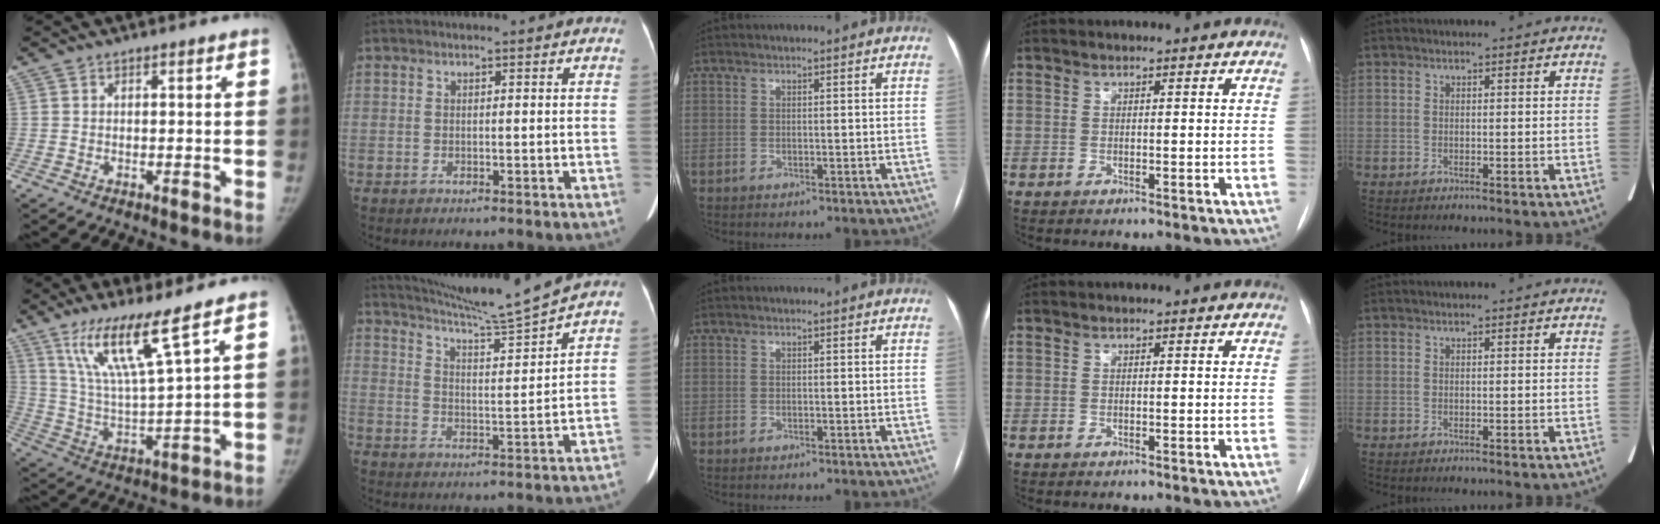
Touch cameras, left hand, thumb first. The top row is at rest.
{"thumb": {"total": 12.4, "force": [8.0, 0.2, 9.5], "torque": [-0.182, -0.050, 0.166]}, "index": {"total": 10.9, "force": [10.0, -3.1, 3.1], "torque": [-0.064, -0.038, 0.170]}}